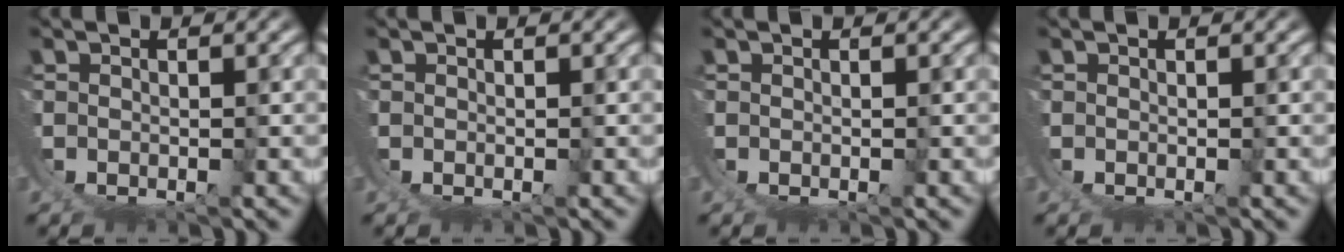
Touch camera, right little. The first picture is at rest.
{"total": 0.0}
{"total": 0.0}
{"total": 0.0}